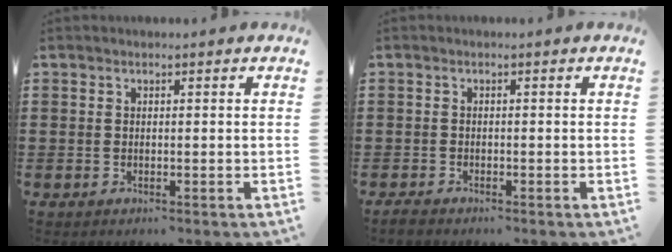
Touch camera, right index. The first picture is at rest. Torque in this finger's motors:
{"motor_torque": [-1.47, 0.68, -1.05, -0.21]}